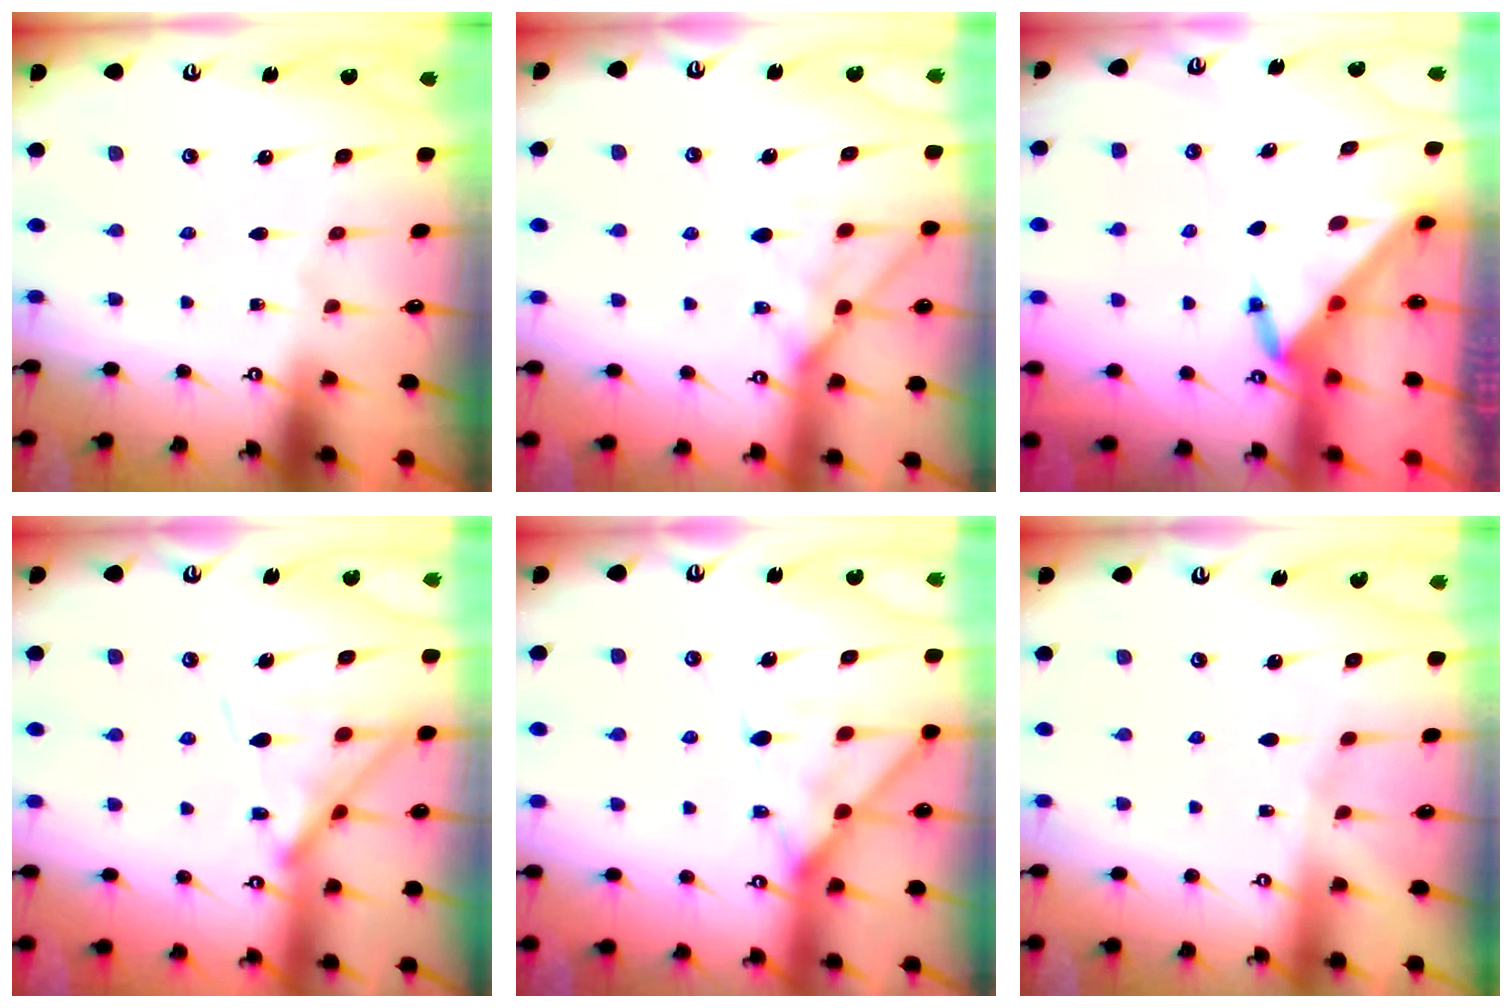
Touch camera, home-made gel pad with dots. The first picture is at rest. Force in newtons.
{"total": 12.7, "press": 12.7, "slide": 1.1}
{"total": 3.3, "press": 3.3, "slide": 0.2}
{"total": 14.1, "press": 14.1, "slide": 1.0}
{"total": 15.1, "press": 15.0, "slide": 1.1}
{"total": 2.9, "press": 2.9, "slide": 0.5}